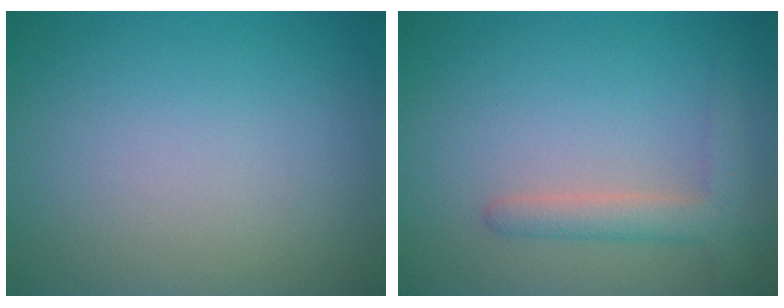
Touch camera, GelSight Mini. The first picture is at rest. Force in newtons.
{"total": 2.9, "press": 2.9, "slide": 0.2}